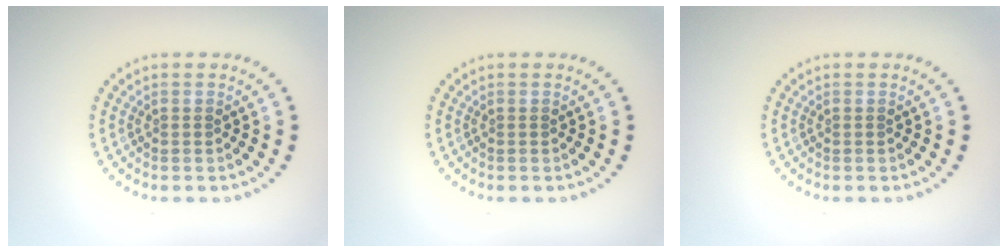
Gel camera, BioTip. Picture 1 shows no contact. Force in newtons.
{"total": 0.0}
{"total": 0.0}